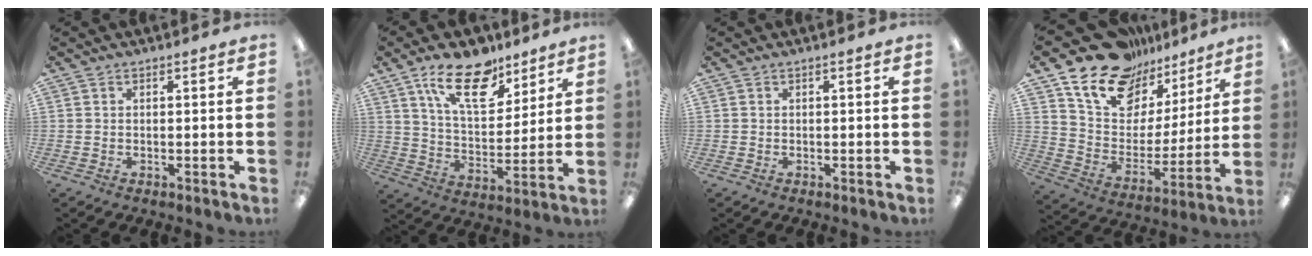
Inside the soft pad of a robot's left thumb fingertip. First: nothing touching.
{"total": 17.0, "force": [11.2, 8.1, 9.9], "torque": [-0.164, -0.046, 0.198]}
{"total": 0.0}
{"total": 17.7, "force": [13.8, 9.6, 5.6], "torque": [-0.126, -0.102, 0.250]}